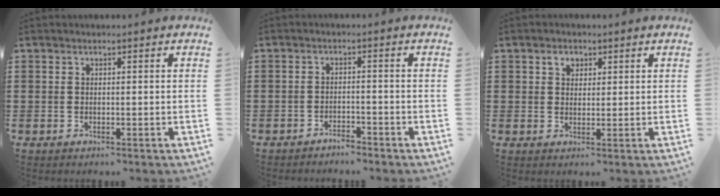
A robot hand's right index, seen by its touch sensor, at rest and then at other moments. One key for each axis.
{"total": 2.0, "fx": -2.0, "fy": 0.2, "fz": 0.0, "tx": -0.007, "ty": 0.002, "tz": -0.044}
{"total": 2.3, "fx": 1.2, "fy": 1.7, "fz": 1.1, "tx": -0.028, "ty": 0.008, "tz": 0.021}